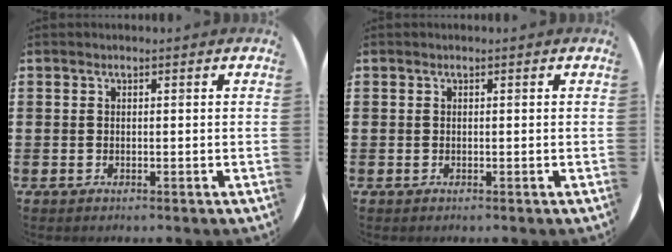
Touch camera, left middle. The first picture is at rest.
{"total": 0.0}